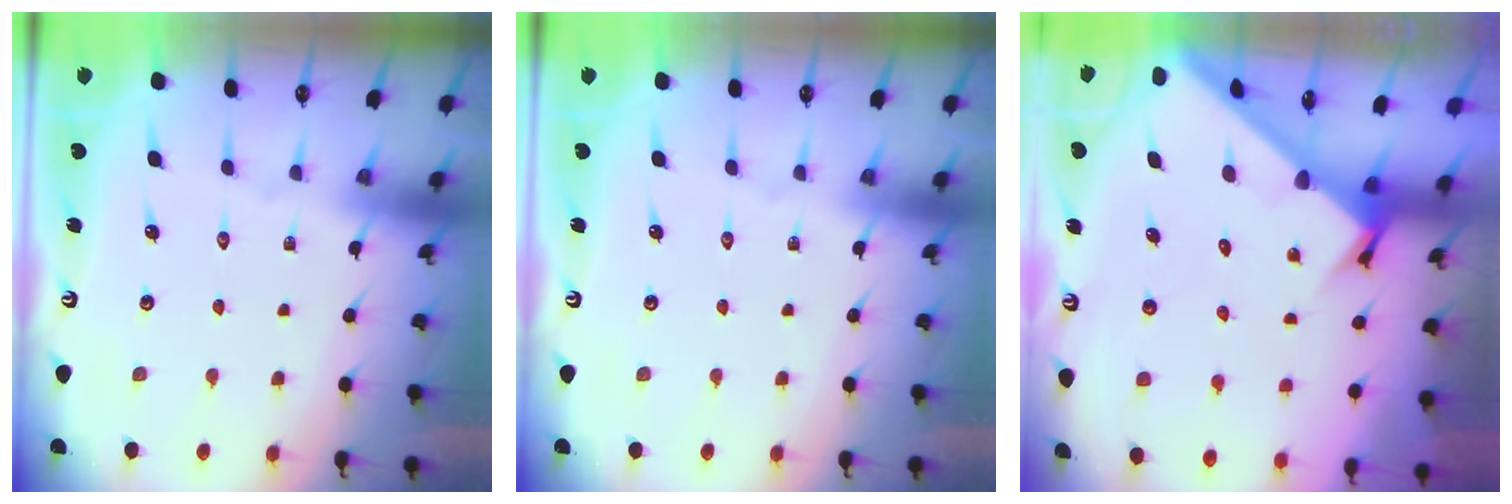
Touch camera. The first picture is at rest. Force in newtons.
{"total": 0.0}
{"total": 2.8, "press": 2.8, "slide": 0.2}